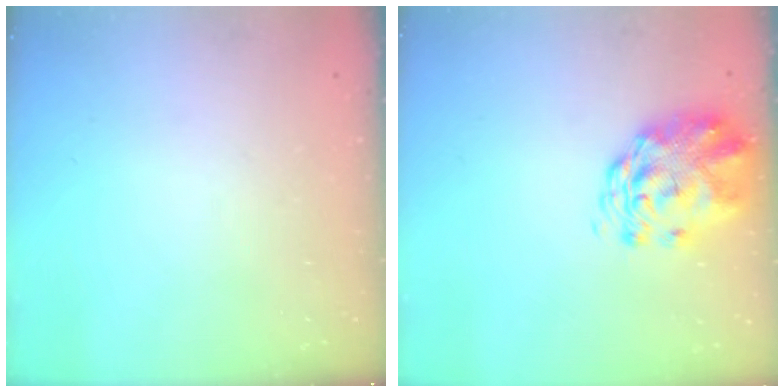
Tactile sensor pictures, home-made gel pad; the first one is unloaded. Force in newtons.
{"total": 2.8, "press": 2.5, "slide": 1.1}